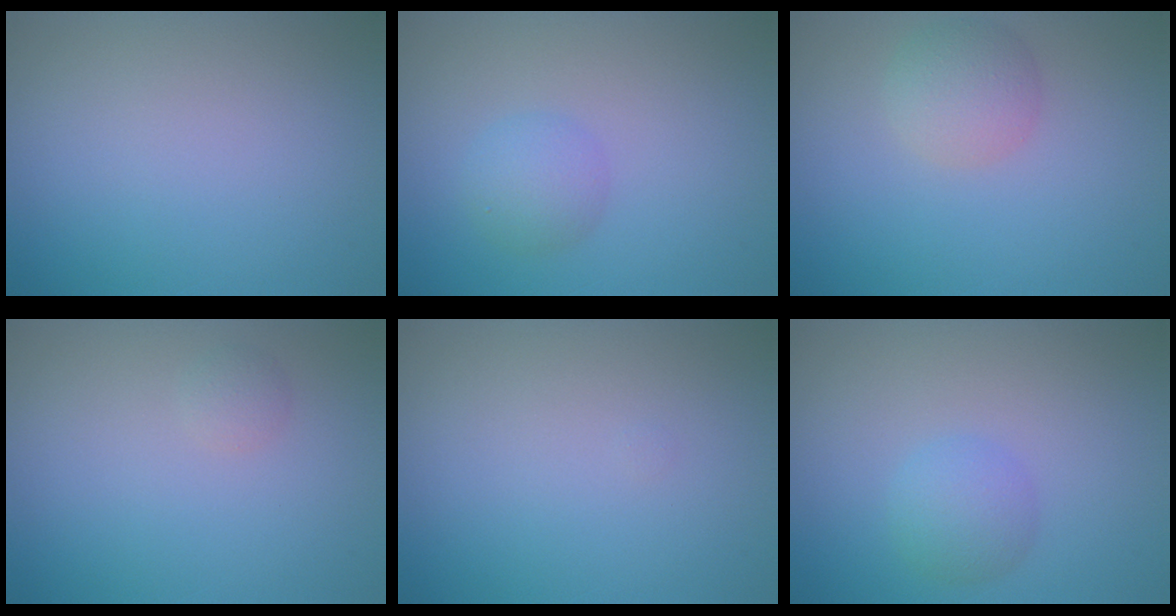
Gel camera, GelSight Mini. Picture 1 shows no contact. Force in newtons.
{"total": 2.2, "press": 2.2, "slide": 0.1}
{"total": 2.8, "press": 2.8, "slide": 0.2}
{"total": 0.8, "press": 0.8, "slide": 0.1}
{"total": 0.0}
{"total": 2.4, "press": 2.4, "slide": 0.1}